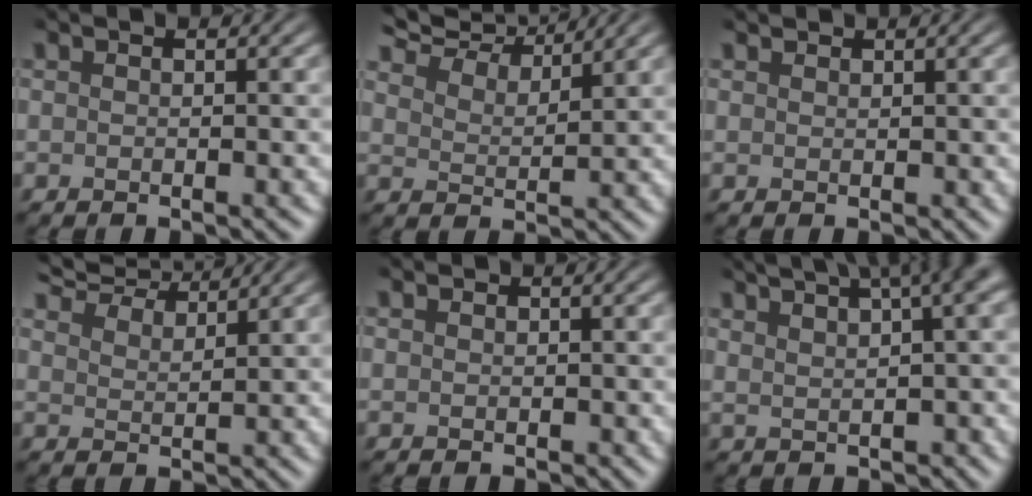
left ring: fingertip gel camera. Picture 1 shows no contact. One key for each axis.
{"total": 7.7, "fx": 6.8, "fy": 2.1, "fz": 2.9, "tx": -0.066, "ty": 0.015, "tz": 0.111}
{"total": 0.9, "fx": 0.8, "fy": 0.4, "fz": 0.1, "tx": -0.002, "ty": 0.001, "tz": 0.017}
{"total": 7.0, "fx": 6.4, "fy": 1.3, "fz": 2.3, "tx": -0.054, "ty": 0.012, "tz": 0.104}
{"total": 0.7, "fx": 0.3, "fy": 0.6, "fz": 0.2, "tx": -0.001, "ty": -0.002, "tz": 0.003}
{"total": 11.2, "fx": 6.4, "fy": 4.2, "fz": 8.1, "tx": -0.099, "ty": 0.054, "tz": 0.078}